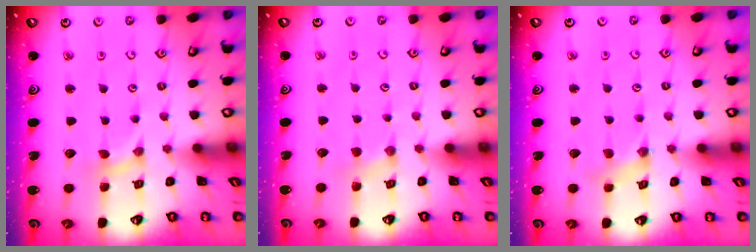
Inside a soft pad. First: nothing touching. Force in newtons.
{"total": 2.2, "press": 2.1, "slide": 0.4}
{"total": 0.8, "press": 0.8, "slide": 0.0}